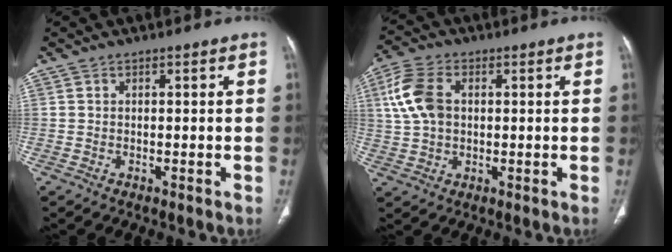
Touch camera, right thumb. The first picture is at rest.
{"total": 9.3, "force": [1.7, 6.2, 6.7], "torque": [-0.143, 0.011, 0.035]}